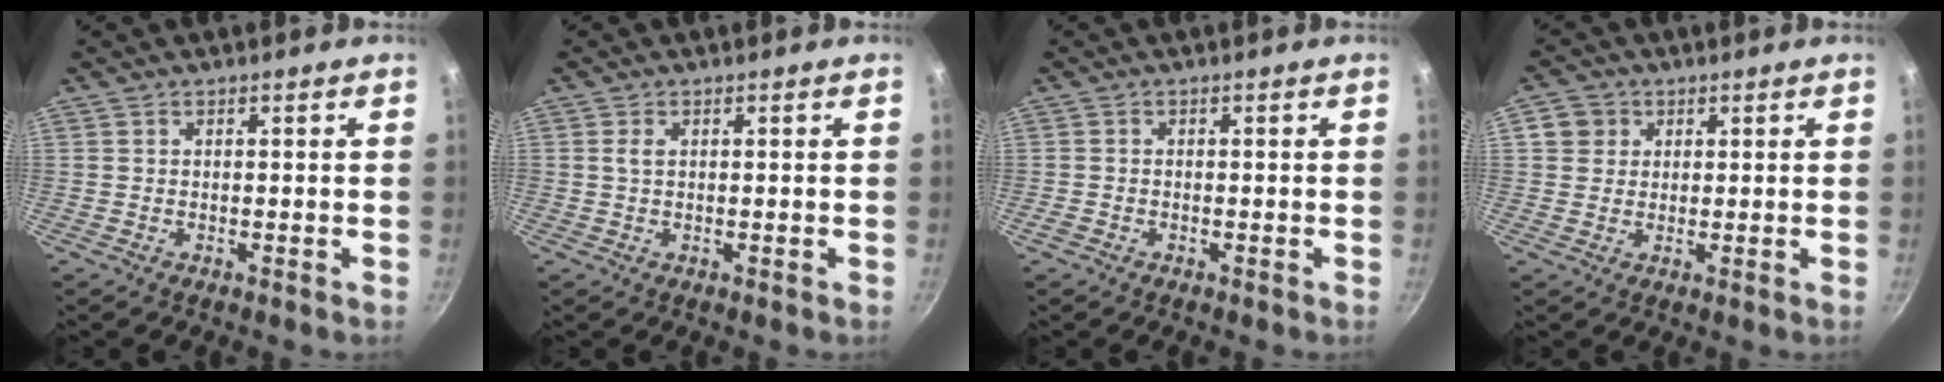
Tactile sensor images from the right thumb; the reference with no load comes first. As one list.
[{"total": 1.4, "force": [0.4, 0.7, 1.2], "torque": [-0.023, 0.002, 0.007]}, {"total": 1.1, "force": [-0.8, 0.7, 0.4], "torque": [-0.015, 0.003, -0.016]}, {"total": 4.1, "force": [1.2, 3.8, 1.1], "torque": [0.009, 0.007, 0.017]}]